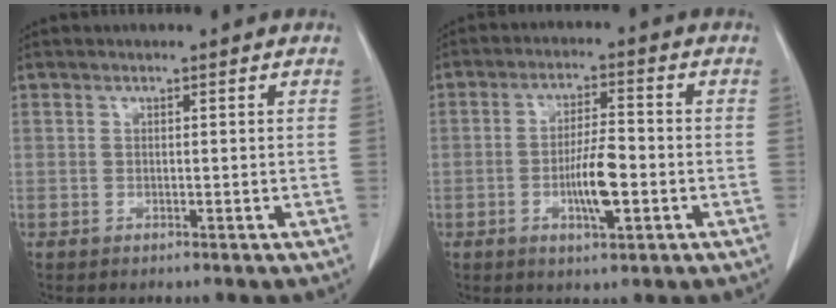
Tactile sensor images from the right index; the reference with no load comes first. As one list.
[{"total": 6.9, "force": [-1.9, 1.4, 6.5], "torque": [-0.122, 0.000, -0.033]}]